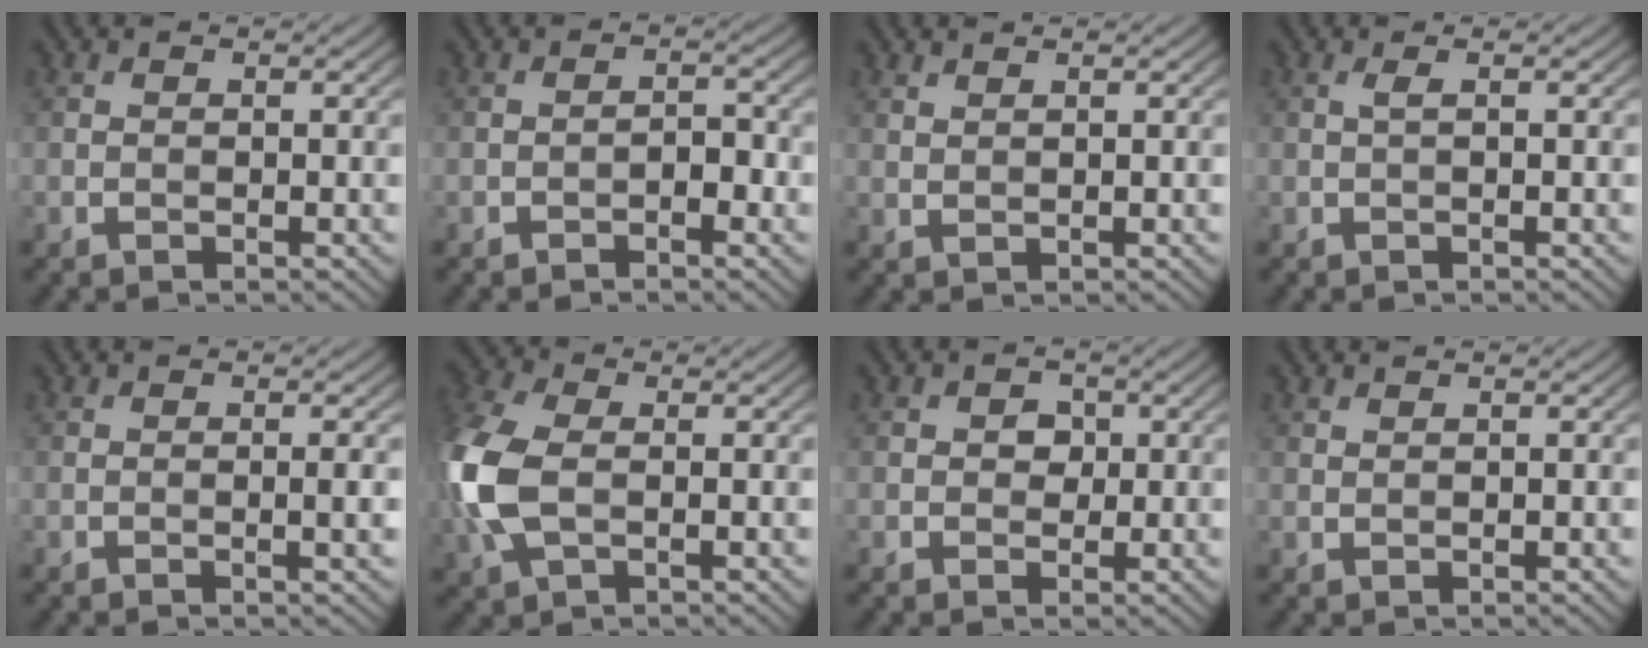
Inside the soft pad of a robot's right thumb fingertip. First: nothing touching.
{"total": 2.1, "force": [-1.1, 1.0, 1.5], "torque": [-0.019, 0.007, -0.021]}
{"total": 1.0, "force": [0.9, 0.1, 0.4], "torque": [-0.016, 0.001, 0.021]}
{"total": 0.8, "force": [0.2, 0.0, 0.8], "torque": [-0.019, 0.005, 0.001]}
{"total": 1.2, "force": [0.0, 0.0, 1.2], "torque": [-0.028, 0.001, -0.002]}
{"total": 10.0, "force": [-0.5, 6.3, 7.8], "torque": [-0.242, 0.000, -0.012]}
{"total": 2.1, "force": [0.3, 1.8, 1.0], "torque": [-0.019, -0.002, -0.001]}
{"total": 0.6, "force": [0.6, 0.0, 0.2], "torque": [-0.008, 0.001, 0.013]}